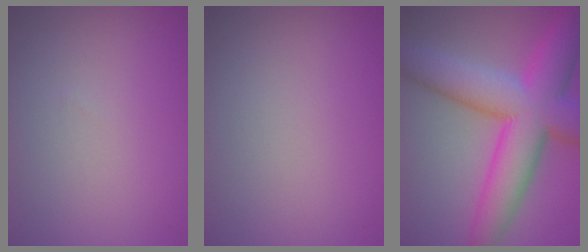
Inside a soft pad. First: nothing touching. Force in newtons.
{"total": 0.0}
{"total": 11.9, "press": 11.9, "slide": 0.2}